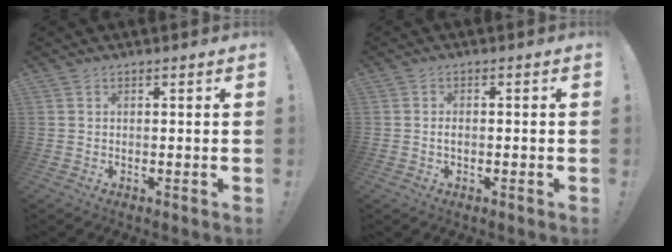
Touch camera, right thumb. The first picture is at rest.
{"total": 1.3, "force": [-0.4, 0.7, 1.0], "torque": [-0.017, 0.004, -0.008]}